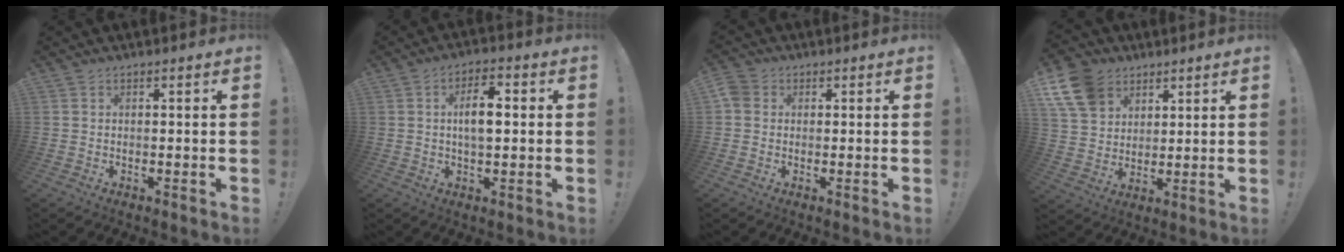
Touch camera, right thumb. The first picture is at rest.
{"total": 6.9, "force": [0.7, 3.4, 6.0], "torque": [-0.093, 0.010, 0.007]}
{"total": 3.4, "force": [0.3, 3.0, 1.6], "torque": [-0.043, 0.011, 0.009]}
{"total": 13.0, "force": [6.9, 9.5, 5.6], "torque": [-0.099, -0.035, 0.138]}